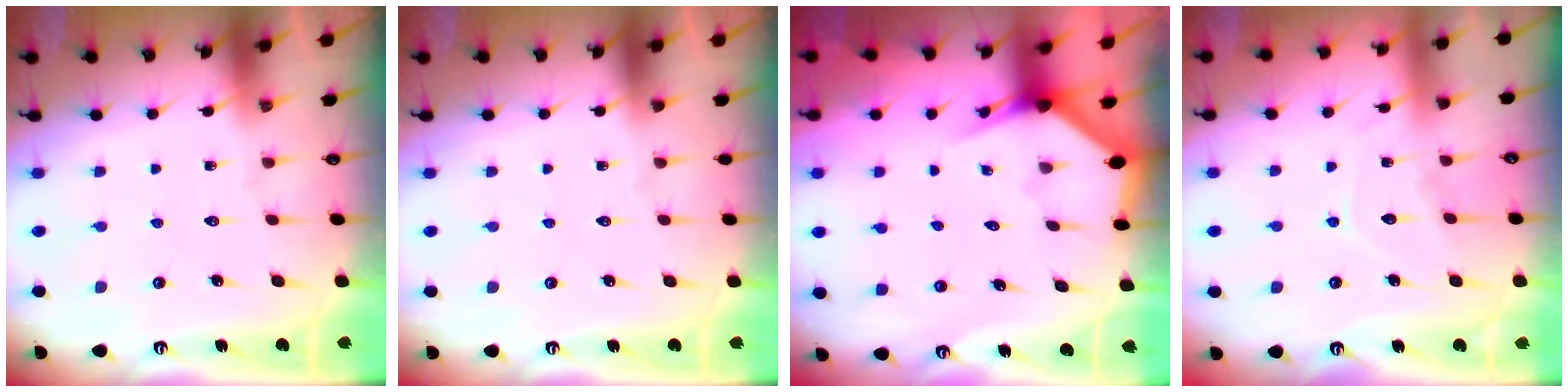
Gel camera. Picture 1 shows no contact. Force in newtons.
{"total": 0.0}
{"total": 2.9, "press": 2.9, "slide": 0.1}
{"total": 7.3, "press": 7.2, "slide": 0.7}